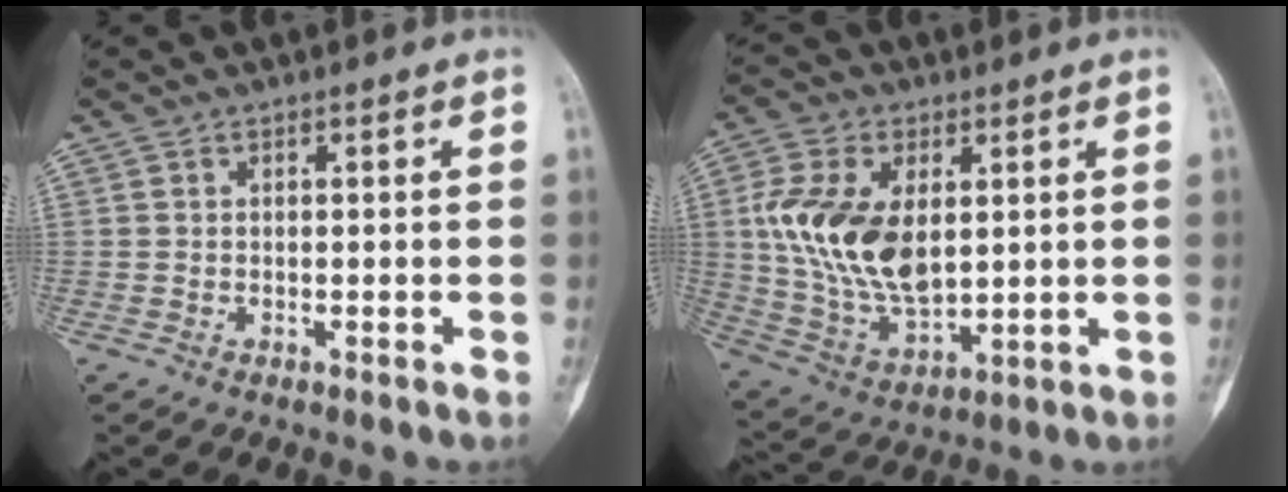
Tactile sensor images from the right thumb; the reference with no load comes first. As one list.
[{"total": 17.3, "force": [3.0, 10.1, 13.7], "torque": [-0.256, -0.012, 0.066]}]